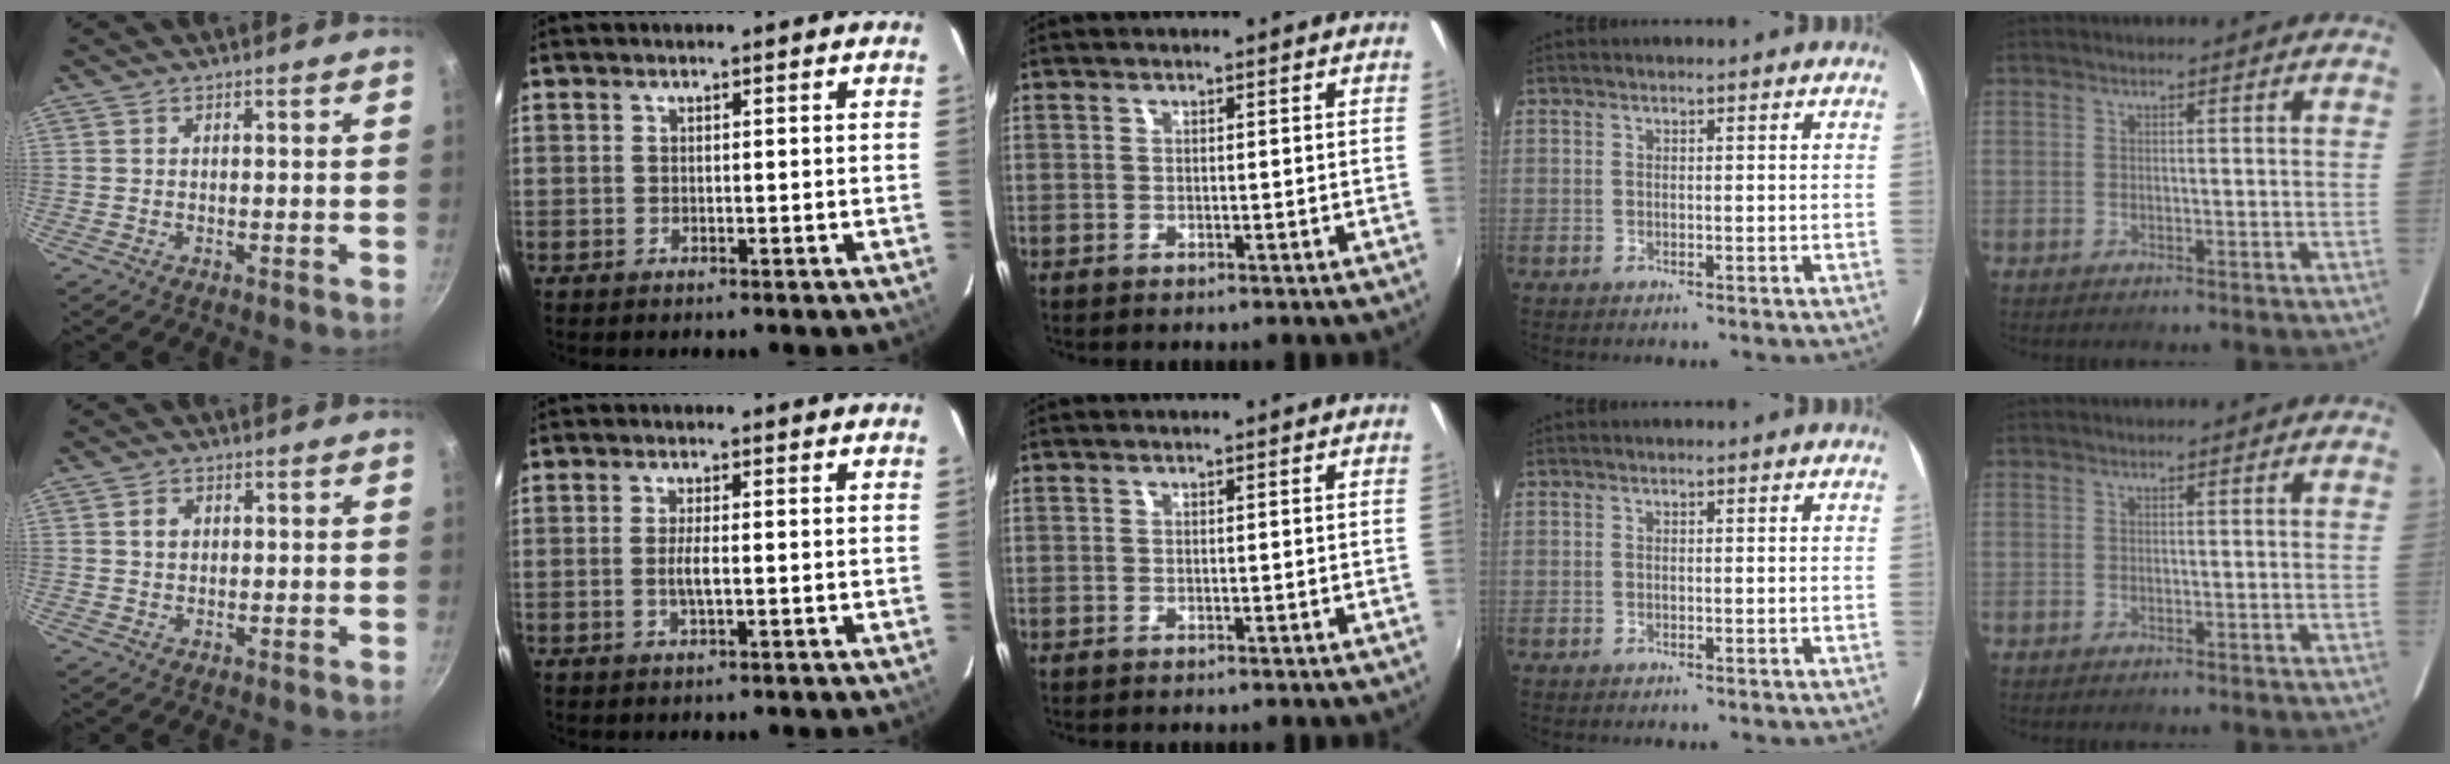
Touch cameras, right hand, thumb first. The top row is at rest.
{"thumb": {"total": 2.5, "force": [0.5, 2.0, 1.4], "torque": [-0.016, 0.005, 0.007]}, "index": {"total": 2.8, "force": [-0.4, 0.4, 2.7], "torque": [-0.052, -0.003, -0.008]}}